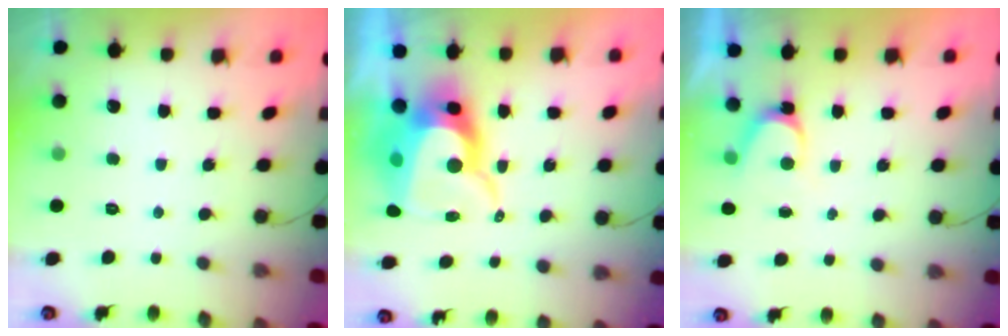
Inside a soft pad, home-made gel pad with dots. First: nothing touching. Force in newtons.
{"total": 15.4, "press": 15.3, "slide": 1.4}
{"total": 4.7, "press": 4.6, "slide": 0.4}